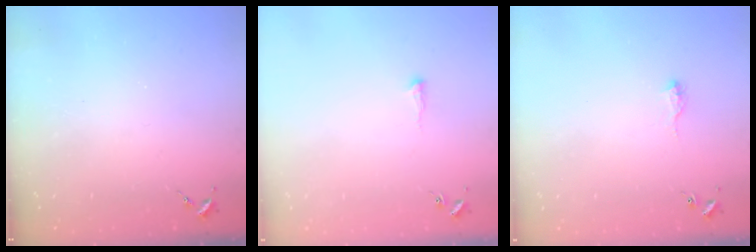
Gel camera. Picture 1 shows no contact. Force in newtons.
{"total": 3.9, "press": 3.9, "slide": 0.5}
{"total": 6.9, "press": 6.9, "slide": 0.9}